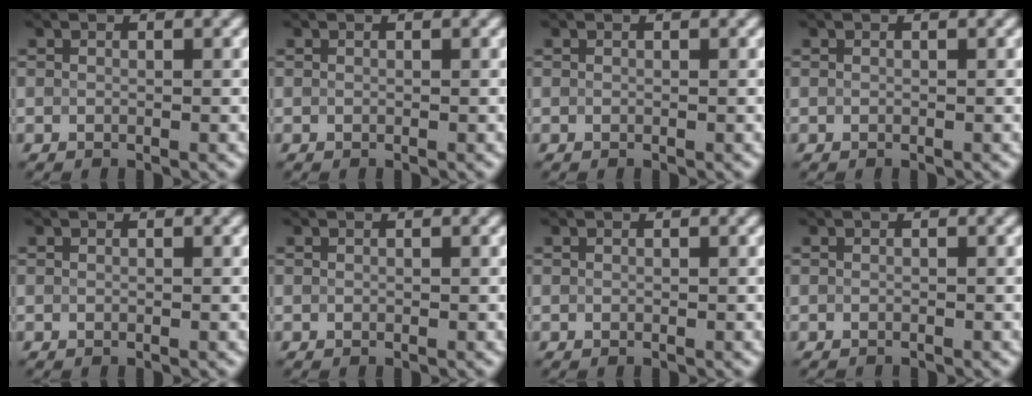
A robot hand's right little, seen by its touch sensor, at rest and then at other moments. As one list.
[{"total": 0.0}, {"total": 0.0}, {"total": 0.0}, {"total": 0.0}, {"total": 0.0}, {"total": 0.0}, {"total": 0.7, "force": [-0.7, 0.0, 0.0], "torque": [0.004, -0.005, -0.012]}]